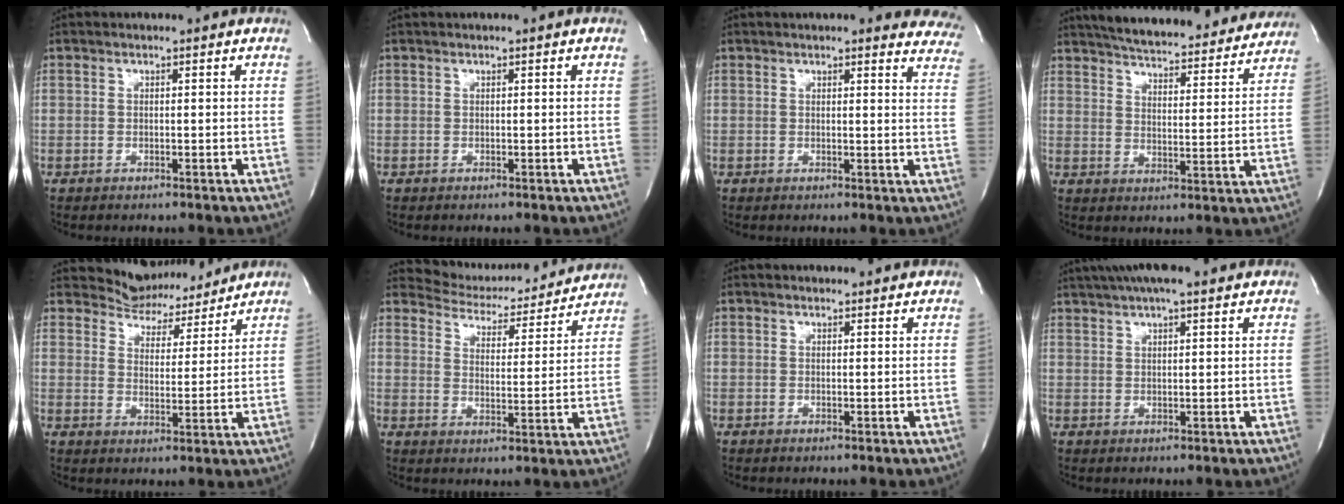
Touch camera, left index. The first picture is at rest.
{"total": 0.0}
{"total": 15.8, "force": [14.7, 3.3, 4.7], "torque": [-0.036, -0.034, 0.141]}
{"total": 25.1, "force": [23.1, 5.0, 8.6], "torque": [-0.139, -0.028, 0.292]}
{"total": 8.2, "force": [7.8, 2.7, 0.0], "torque": [0.000, -0.005, 0.113]}
{"total": 14.5, "force": [14.1, 3.0, 1.9], "torque": [-0.013, -0.016, 0.176]}
{"total": 4.1, "force": [3.9, 0.9, 0.7], "torque": [-0.010, 0.010, 0.039]}
{"total": 11.9, "force": [10.0, 1.8, 6.2], "torque": [-0.109, 0.038, 0.144]}